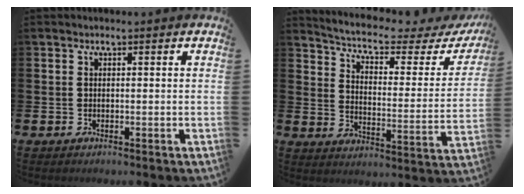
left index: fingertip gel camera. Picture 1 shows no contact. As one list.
[{"total": 5.1, "force": [4.2, 1.4, 2.6], "torque": [-0.067, -0.035, 0.062]}]